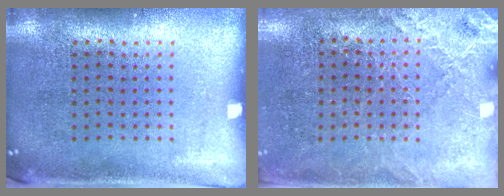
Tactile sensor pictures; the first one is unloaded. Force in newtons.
{"total": 2.6, "press": 2.5, "slide": 0.7}